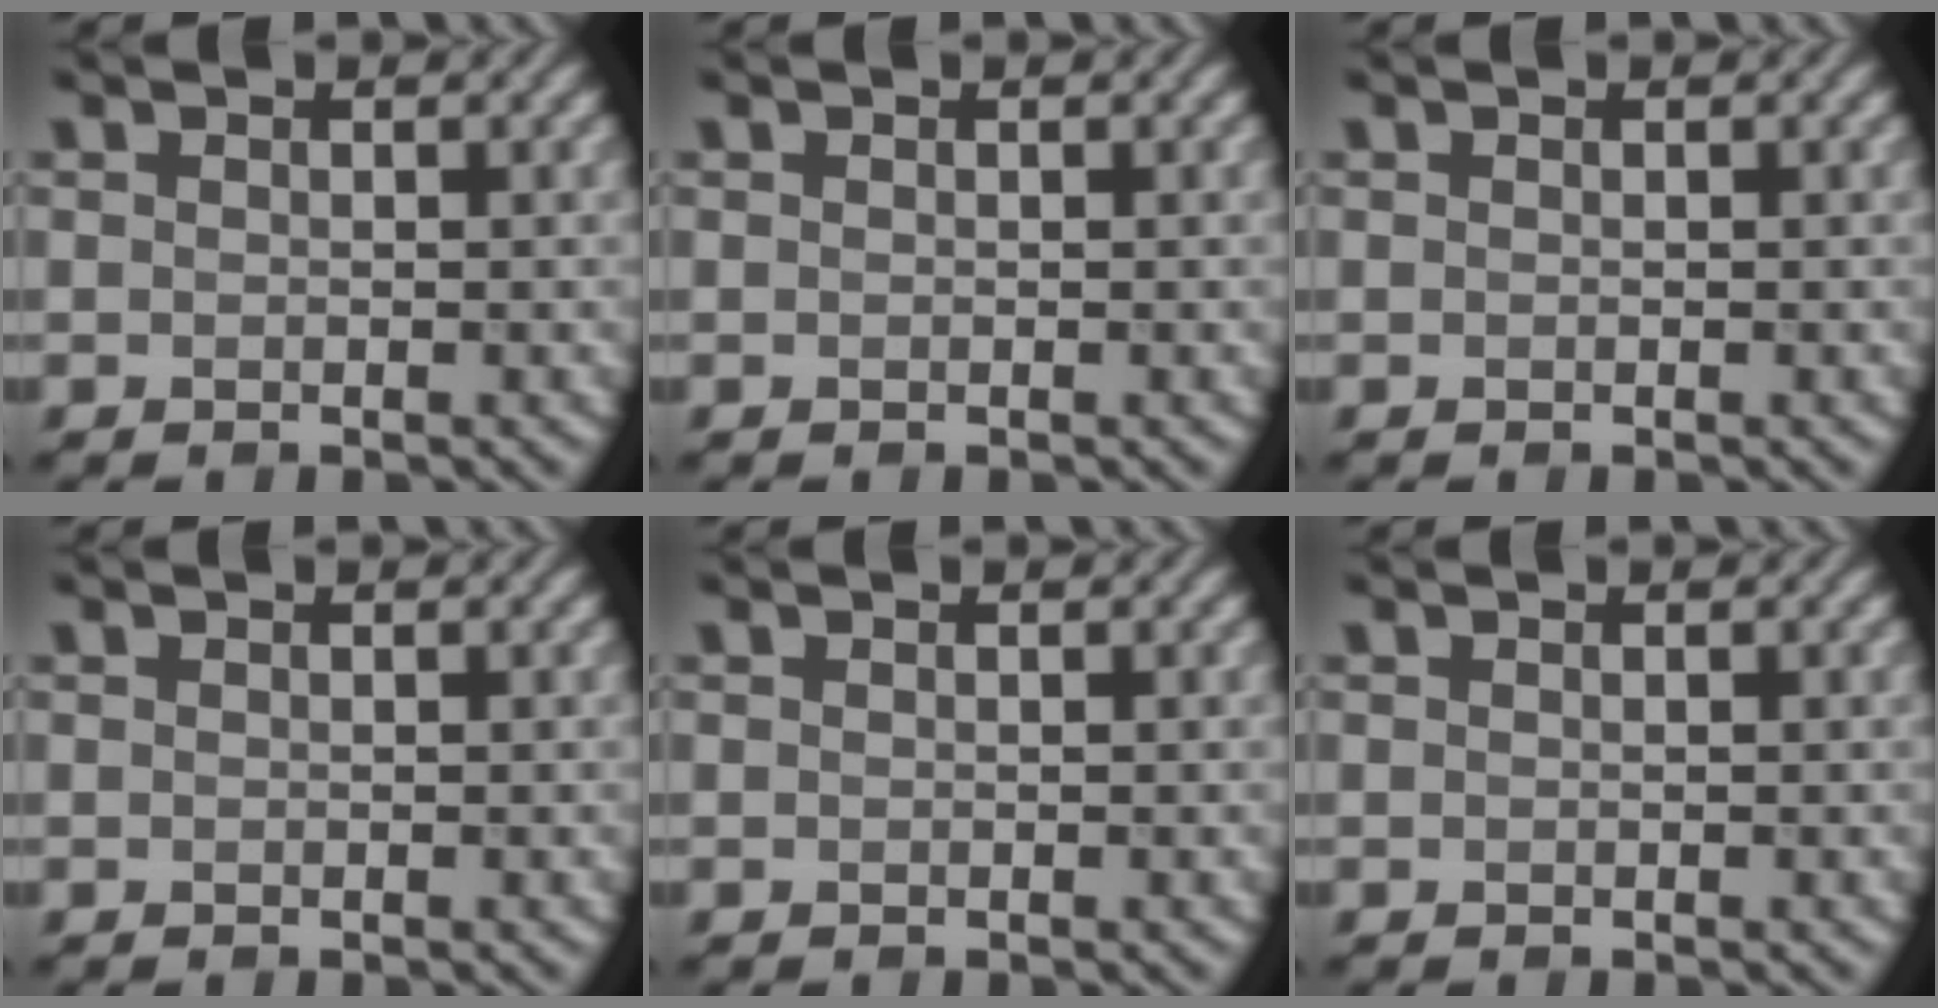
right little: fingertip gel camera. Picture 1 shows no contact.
{"total": 0.0}
{"total": 0.0}
{"total": 0.0}
{"total": 0.0}
{"total": 0.0}